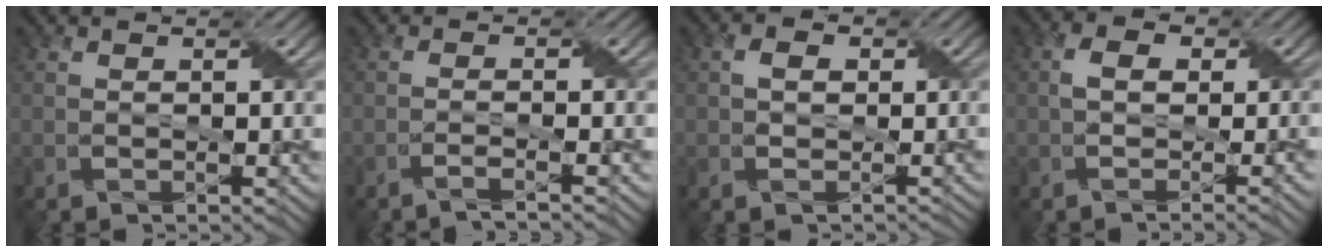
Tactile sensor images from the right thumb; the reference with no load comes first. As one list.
[{"total": 2.3, "force": [-1.6, 0.2, 1.6], "torque": [-0.019, 0.006, -0.047]}, {"total": 2.5, "force": [-0.2, 2.2, 1.3], "torque": [-0.027, -0.003, -0.002]}, {"total": 3.6, "force": [-0.5, 1.6, 3.2], "torque": [-0.050, 0.000, -0.013]}]